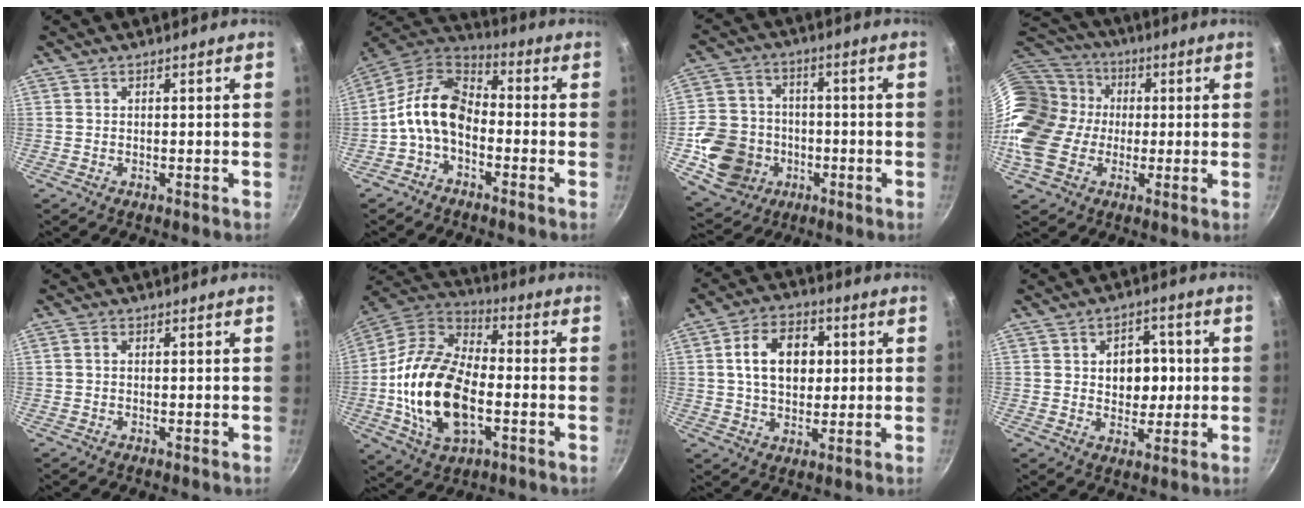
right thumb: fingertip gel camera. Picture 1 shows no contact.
{"total": 11.6, "force": [-2.8, 7.6, 8.4], "torque": [-0.136, 0.047, -0.074]}
{"total": 13.9, "force": [-3.5, 12.2, 5.8], "torque": [-0.085, 0.031, -0.056]}
{"total": 22.5, "force": [0.0, 18.2, 13.2], "torque": [-0.259, 0.060, 0.001]}
{"total": 1.0, "force": [0.1, 0.8, 0.6], "torque": [-0.011, 0.005, 0.000]}
{"total": 21.3, "force": [-3.6, 12.4, 17.0], "torque": [-0.315, 0.027, -0.072]}
{"total": 12.2, "force": [2.1, 8.6, 8.3], "torque": [-0.111, 0.010, 0.028]}
{"total": 8.3, "force": [0.9, 6.2, 5.4], "torque": [-0.036, 0.001, 0.013]}